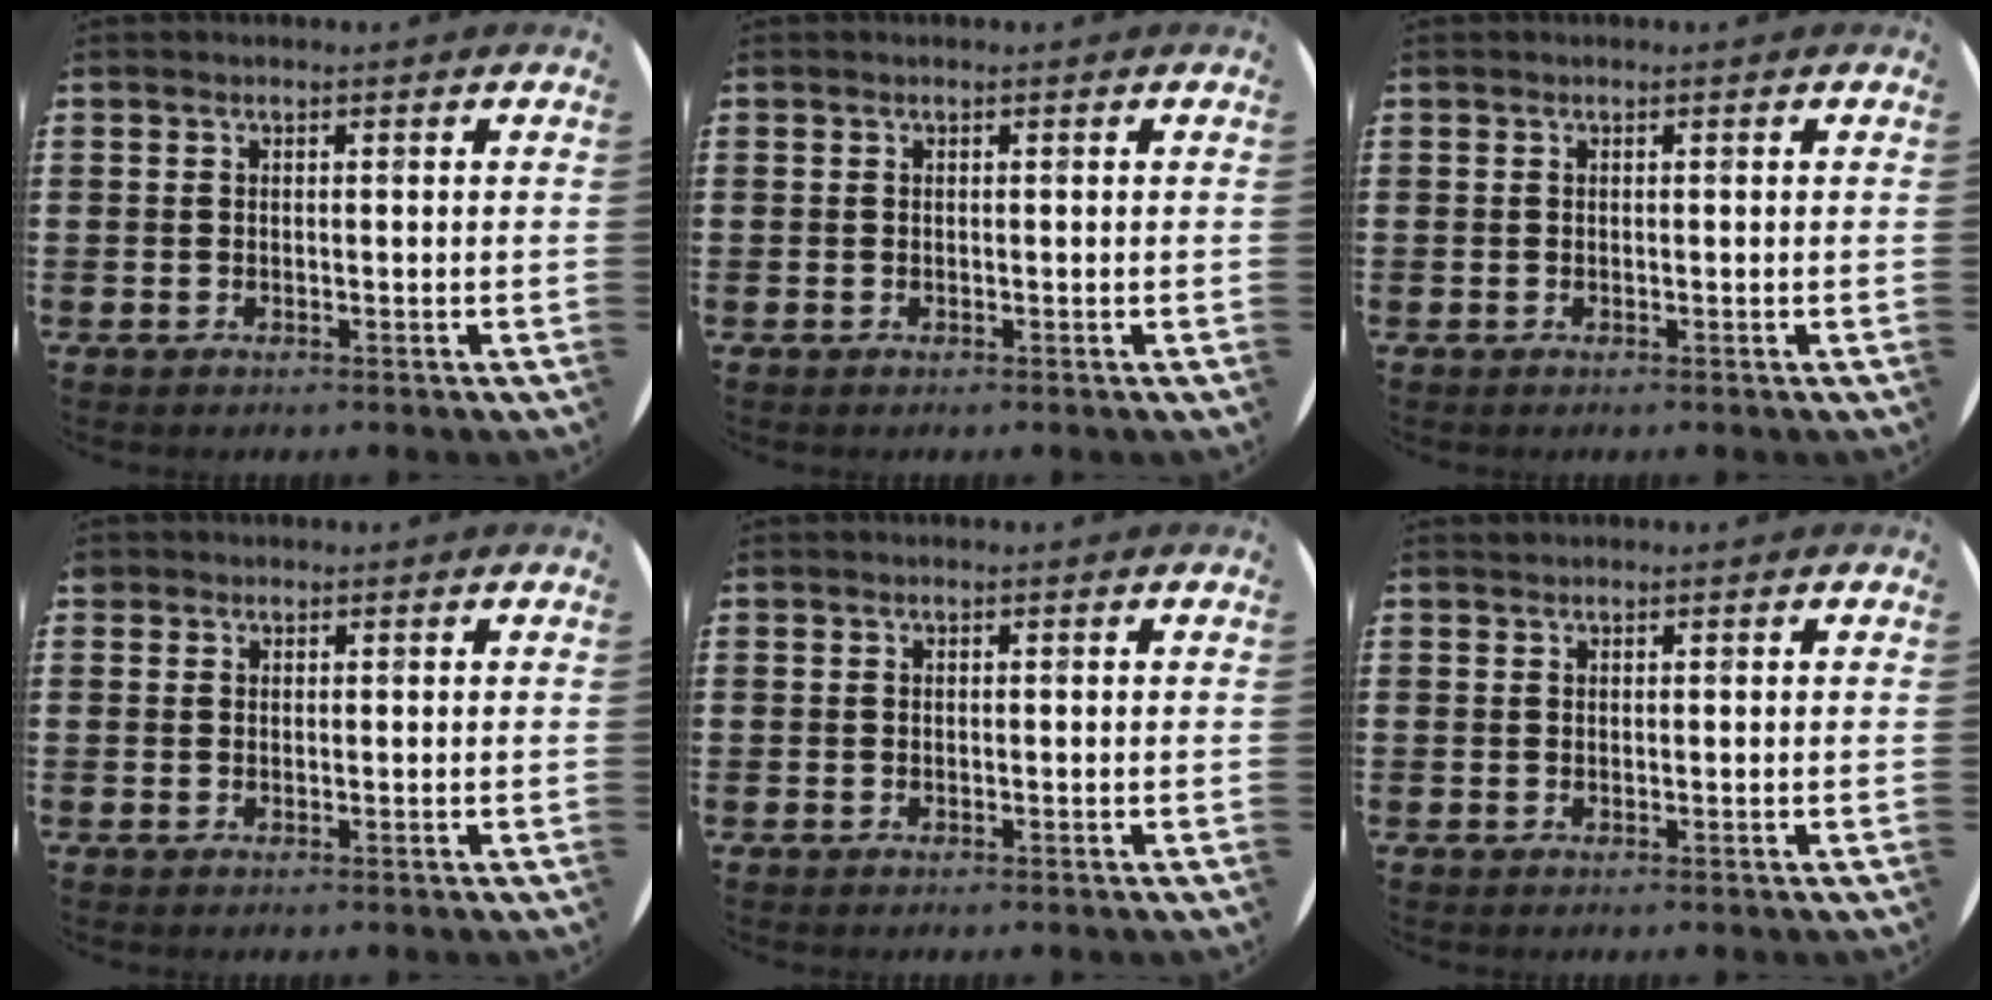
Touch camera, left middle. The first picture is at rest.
{"total": 0.0}
{"total": 0.0}
{"total": 0.5, "force": [0.4, 0.3, -0.1], "torque": [0.004, 0.004, 0.008]}
{"total": 0.0}
{"total": 0.0}